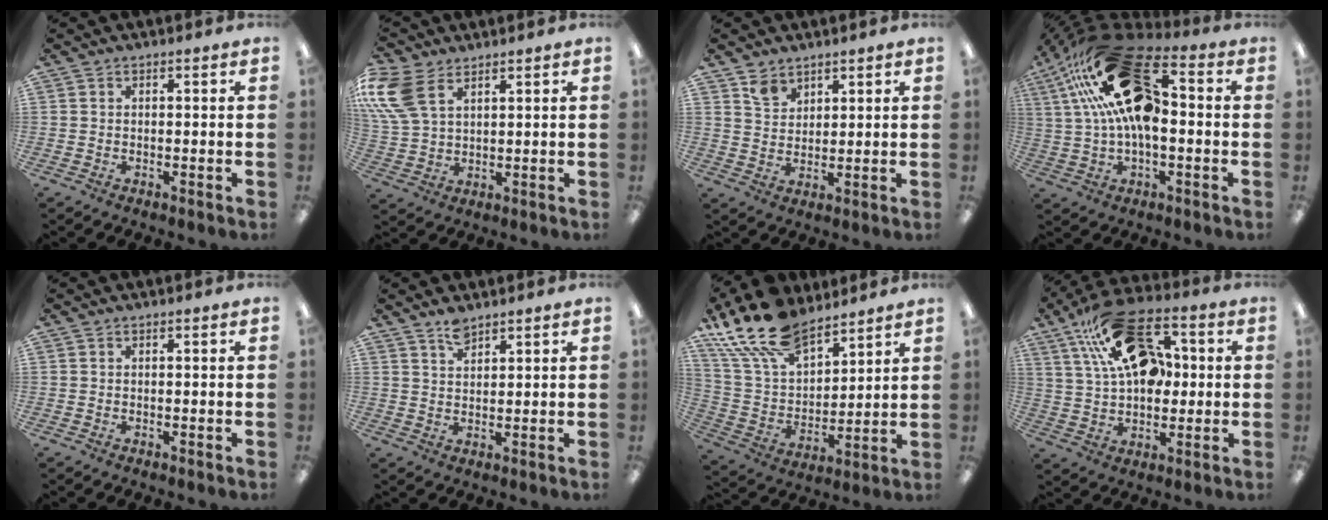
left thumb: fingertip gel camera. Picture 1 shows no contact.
{"total": 11.9, "force": [5.6, 7.4, 7.4], "torque": [-0.178, -0.007, 0.107]}
{"total": 4.8, "force": [3.6, 3.0, 0.9], "torque": [-0.013, -0.017, 0.069]}
{"total": 26.1, "force": [8.3, 13.7, 20.6], "torque": [-0.383, -0.027, 0.151]}
{"total": 0.0}
{"total": 3.0, "force": [2.6, 1.0, 1.1], "torque": [-0.019, -0.011, 0.047]}
{"total": 18.1, "force": [13.7, 8.5, 8.3], "torque": [-0.197, -0.078, 0.249]}
{"total": 19.7, "force": [7.9, 11.9, 13.5], "torque": [-0.238, -0.022, 0.143]}